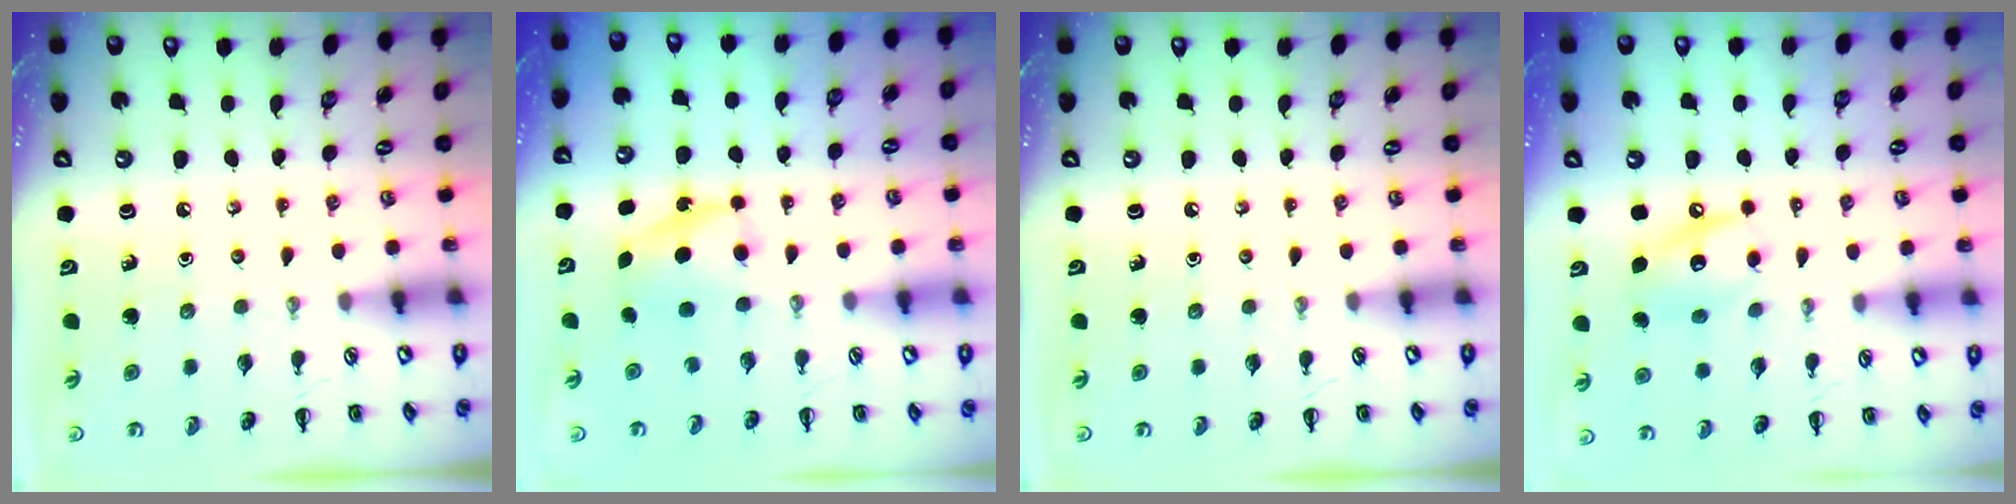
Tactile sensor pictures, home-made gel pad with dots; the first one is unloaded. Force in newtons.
{"total": 5.8, "press": 5.6, "slide": 1.6}
{"total": 0.0}
{"total": 10.4, "press": 10.3, "slide": 1.5}